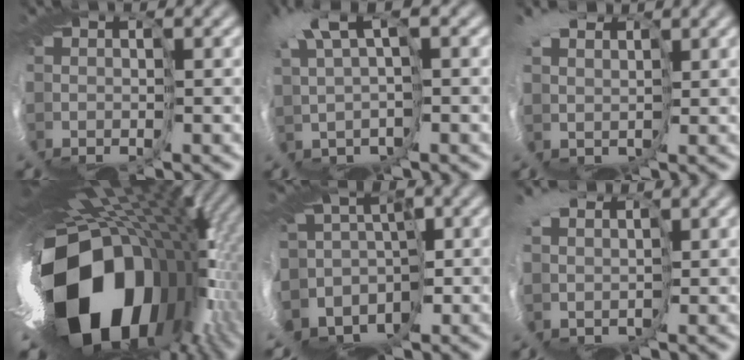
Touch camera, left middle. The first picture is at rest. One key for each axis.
{"total": 4.3, "fx": 2.1, "fy": 1.3, "fz": 3.6, "tx": -0.097, "ty": 0.000, "tz": 0.025}
{"total": 4.2, "fx": 2.4, "fy": 3.1, "fz": 1.6, "tx": -0.040, "ty": -0.008, "tz": 0.028}
{"total": 18.1, "fx": -3.8, "fy": 11.5, "fz": 13.3, "tx": -0.281, "ty": -0.076, "tz": -0.050}
{"total": 12.7, "fx": -4.2, "fy": 9.1, "fz": 7.8, "tx": -0.157, "ty": -0.014, "tz": -0.069}
{"total": 4.5, "fx": 1.5, "fy": 3.7, "fz": 2.1, "tx": -0.042, "ty": -0.017, "tz": 0.016}